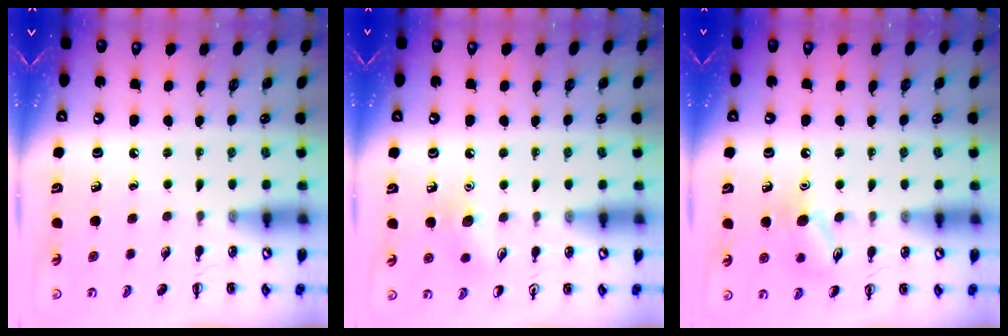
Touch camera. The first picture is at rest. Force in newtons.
{"total": 7.6, "press": 7.3, "slide": 1.9}
{"total": 9.7, "press": 9.6, "slide": 1.0}